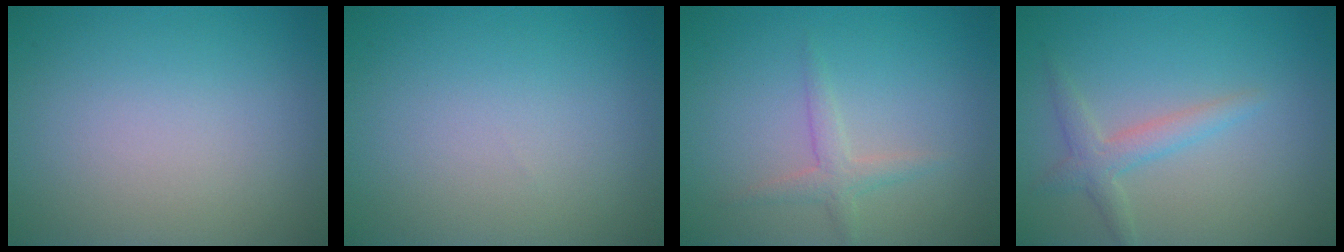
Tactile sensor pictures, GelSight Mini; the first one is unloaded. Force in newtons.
{"total": 0.0}
{"total": 1.7, "press": 1.7, "slide": 0.1}
{"total": 2.2, "press": 2.2, "slide": 0.1}